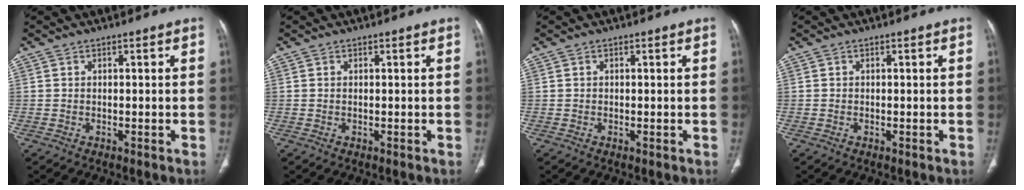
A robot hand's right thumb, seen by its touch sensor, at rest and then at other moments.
{"total": 0.0}
{"total": 0.0}
{"total": 0.0}